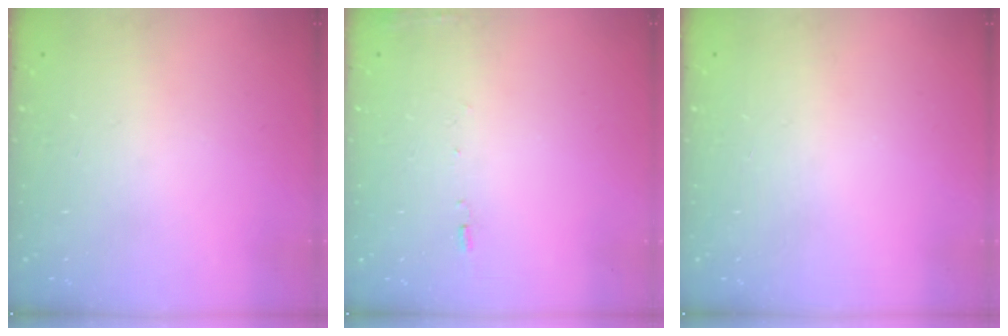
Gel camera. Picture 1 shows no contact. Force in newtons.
{"total": 7.2, "press": 7.2, "slide": 0.7}
{"total": 0.0}